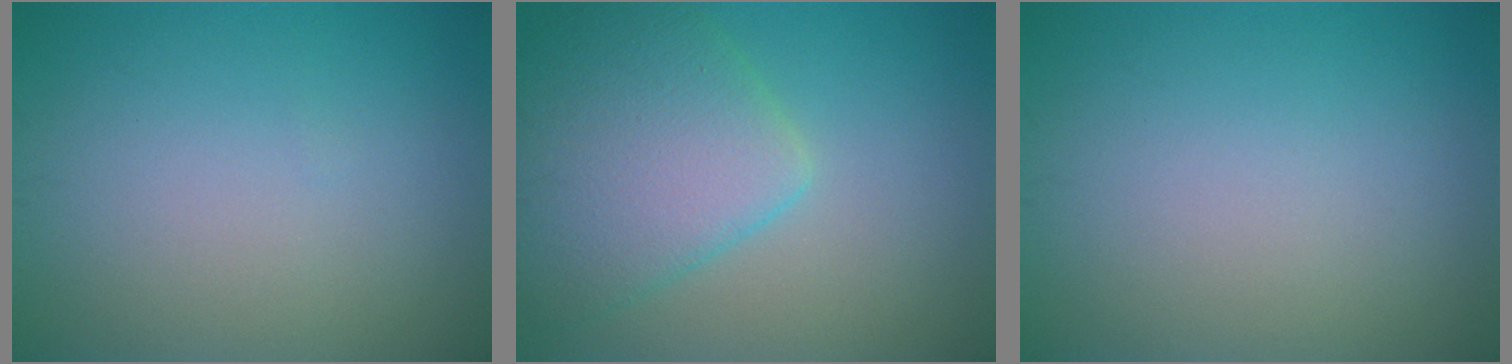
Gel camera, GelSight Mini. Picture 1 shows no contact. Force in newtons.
{"total": 6.8, "press": 6.8, "slide": 0.3}
{"total": 0.0}